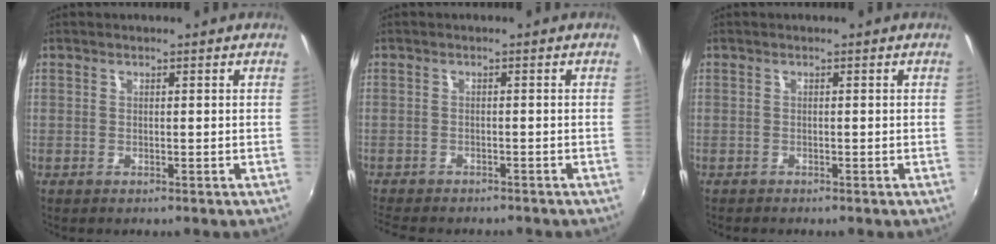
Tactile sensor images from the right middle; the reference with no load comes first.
{"total": 7.0, "force": [-6.3, 1.6, 2.5], "torque": [-0.067, -0.024, -0.100]}
{"total": 0.8, "force": [-0.8, 0.2, 0.1], "torque": [-0.005, -0.004, -0.014]}